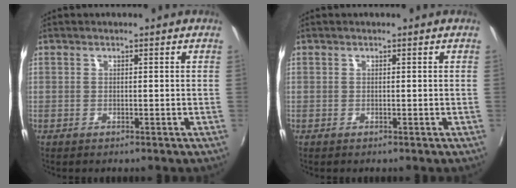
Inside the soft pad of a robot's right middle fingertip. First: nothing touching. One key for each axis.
{"total": 0.0}